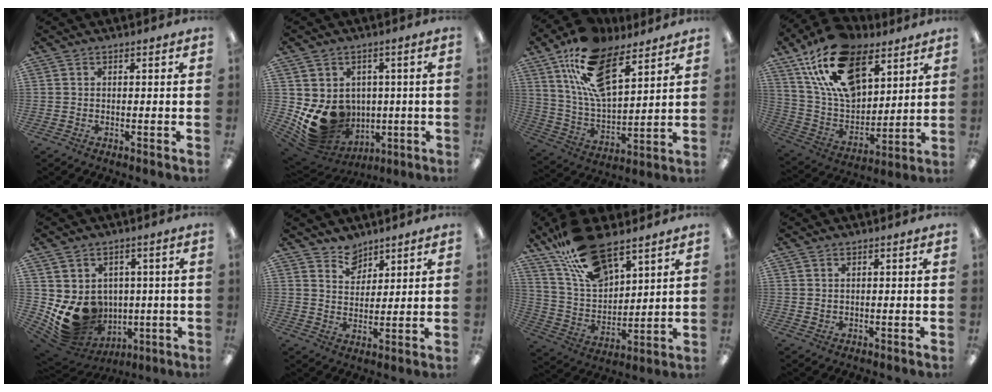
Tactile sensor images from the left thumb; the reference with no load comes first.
{"total": 12.6, "force": [-1.3, 11.0, 5.9], "torque": [-0.104, -0.018, -0.006]}
{"total": 18.8, "force": [11.5, 8.3, 12.3], "torque": [-0.240, -0.040, 0.204]}
{"total": 22.3, "force": [12.6, 12.4, 13.7], "torque": [-0.252, -0.045, 0.229]}
{"total": 12.0, "force": [-1.5, 10.6, 5.4], "torque": [-0.096, -0.018, -0.012]}
{"total": 6.2, "force": [5.2, 3.4, 0.6], "torque": [-0.009, -0.029, 0.096]}
{"total": 18.5, "force": [13.2, 7.9, 10.2], "torque": [-0.209, -0.056, 0.239]}
{"total": 0.9, "force": [0.6, 0.5, 0.2], "torque": [-0.005, 0.002, 0.012]}